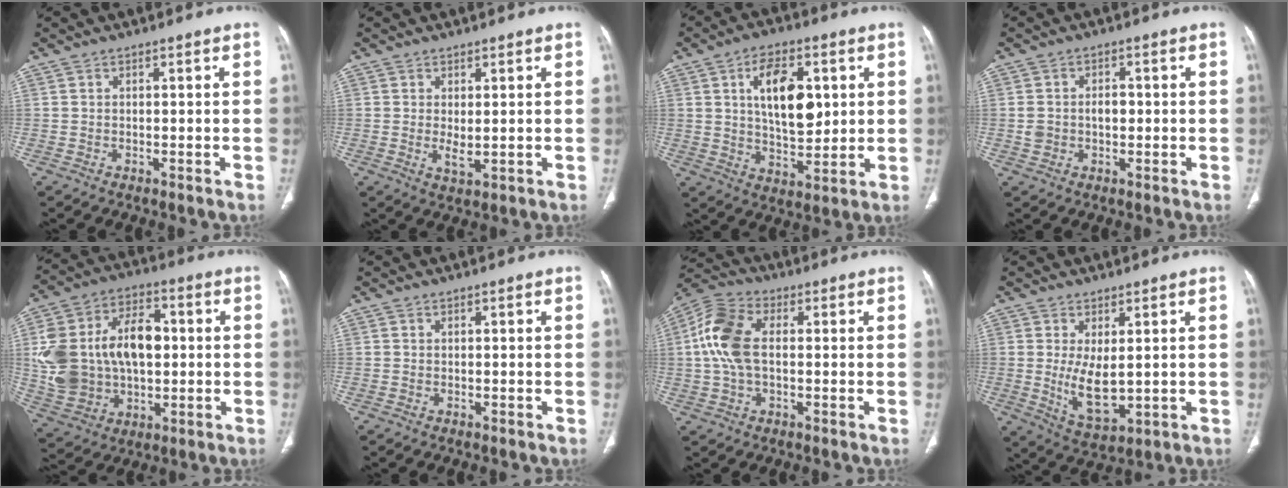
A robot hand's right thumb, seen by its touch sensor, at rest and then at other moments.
{"total": 2.7, "force": [0.2, 1.1, 2.4], "torque": [-0.041, -0.010, 0.008]}
{"total": 13.5, "force": [3.5, 7.3, 10.8], "torque": [-0.146, -0.018, 0.061]}
{"total": 4.2, "force": [0.0, 3.1, 2.8], "torque": [-0.044, 0.012, 0.004]}
{"total": 21.3, "force": [1.5, 14.2, 15.8], "torque": [-0.287, 0.020, 0.040]}
{"total": 0.0}
{"total": 11.0, "force": [0.8, 6.4, 8.9], "torque": [-0.194, 0.021, 0.009]}
{"total": 7.8, "force": [0.3, 3.6, 6.9], "torque": [-0.112, -0.025, 0.021]}